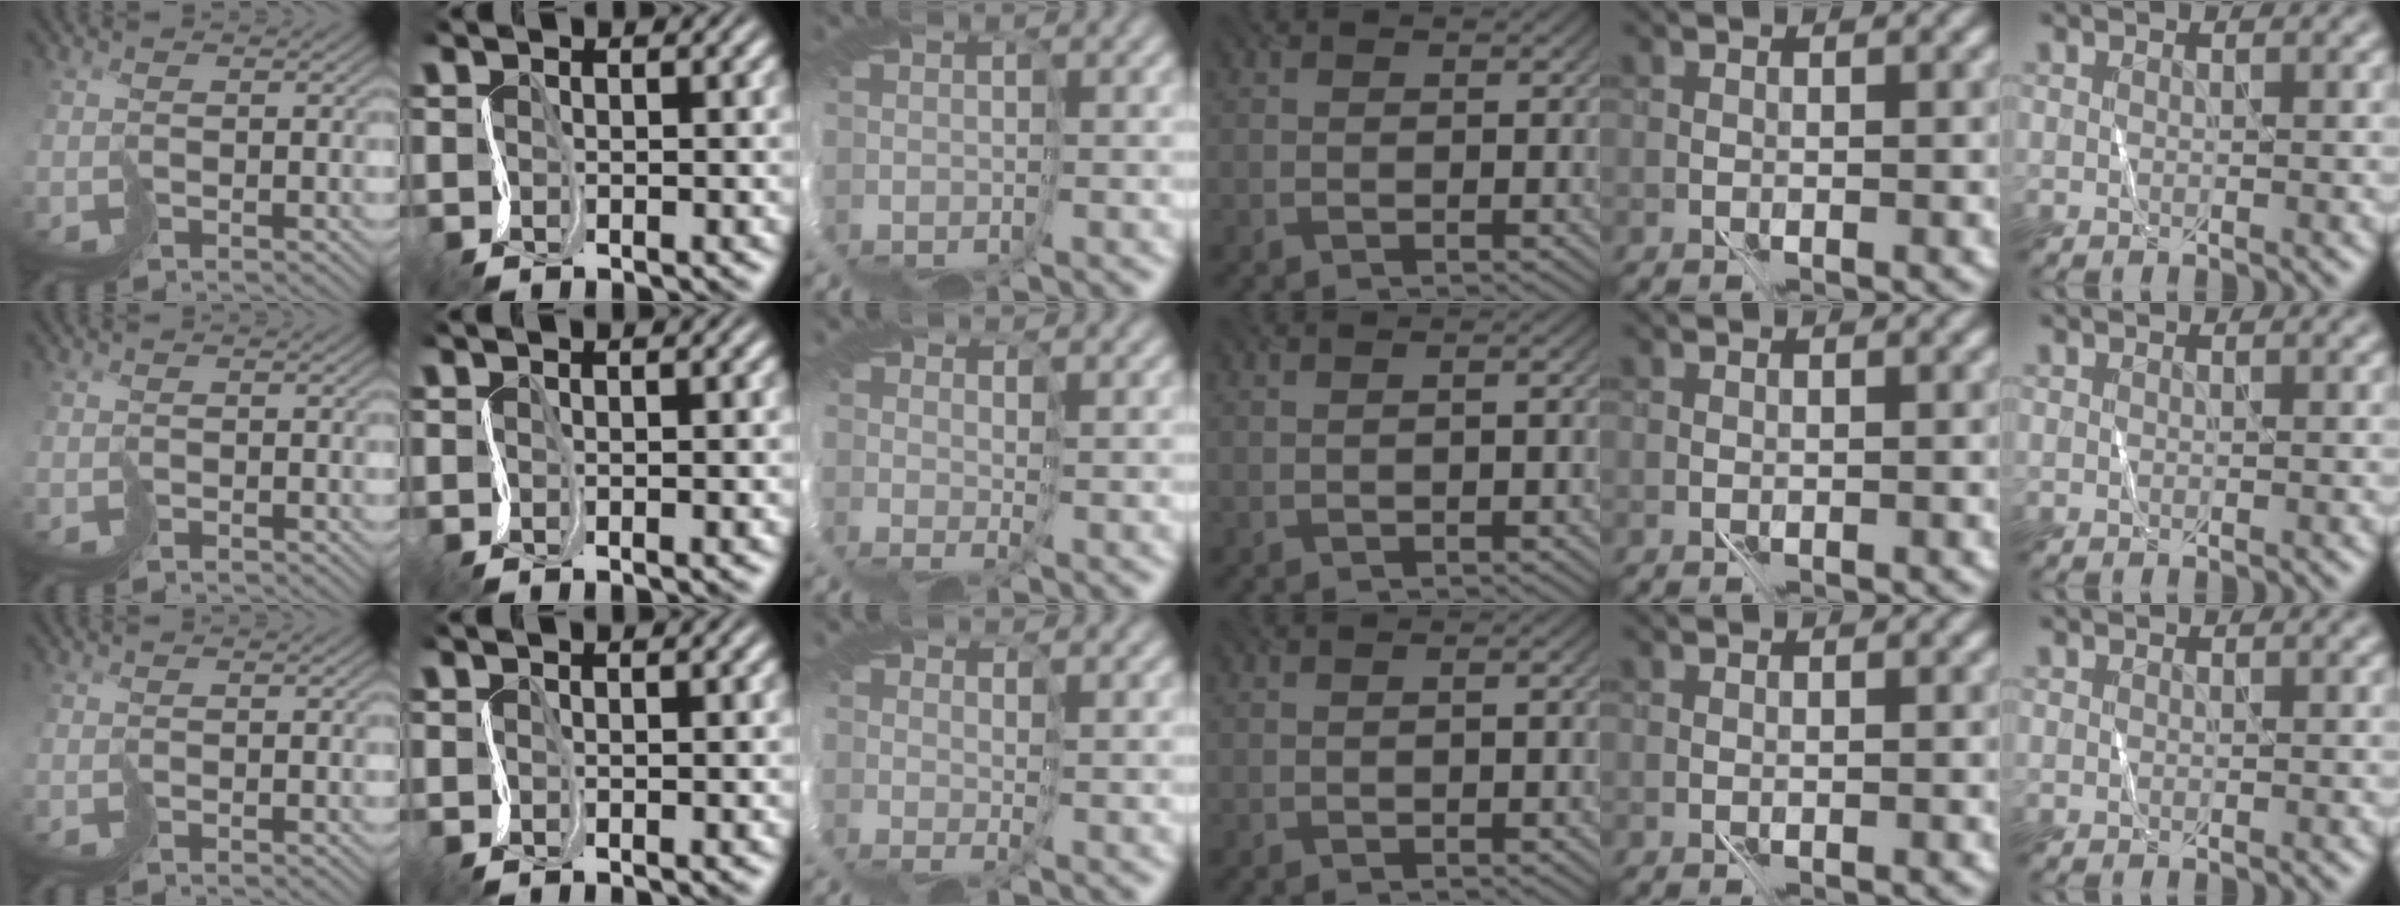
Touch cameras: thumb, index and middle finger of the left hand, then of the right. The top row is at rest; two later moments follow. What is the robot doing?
{"motion": "cut", "object": "paper bag"}